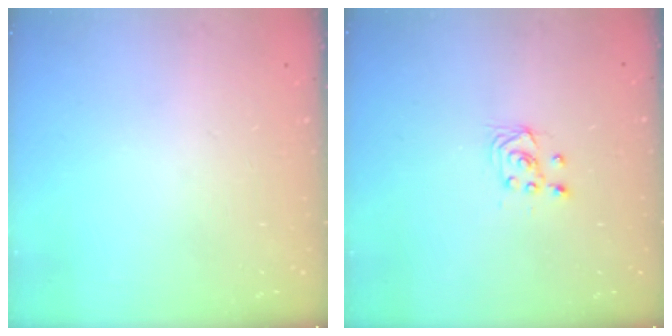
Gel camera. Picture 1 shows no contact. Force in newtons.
{"total": 2.9, "press": 2.7, "slide": 1.0}